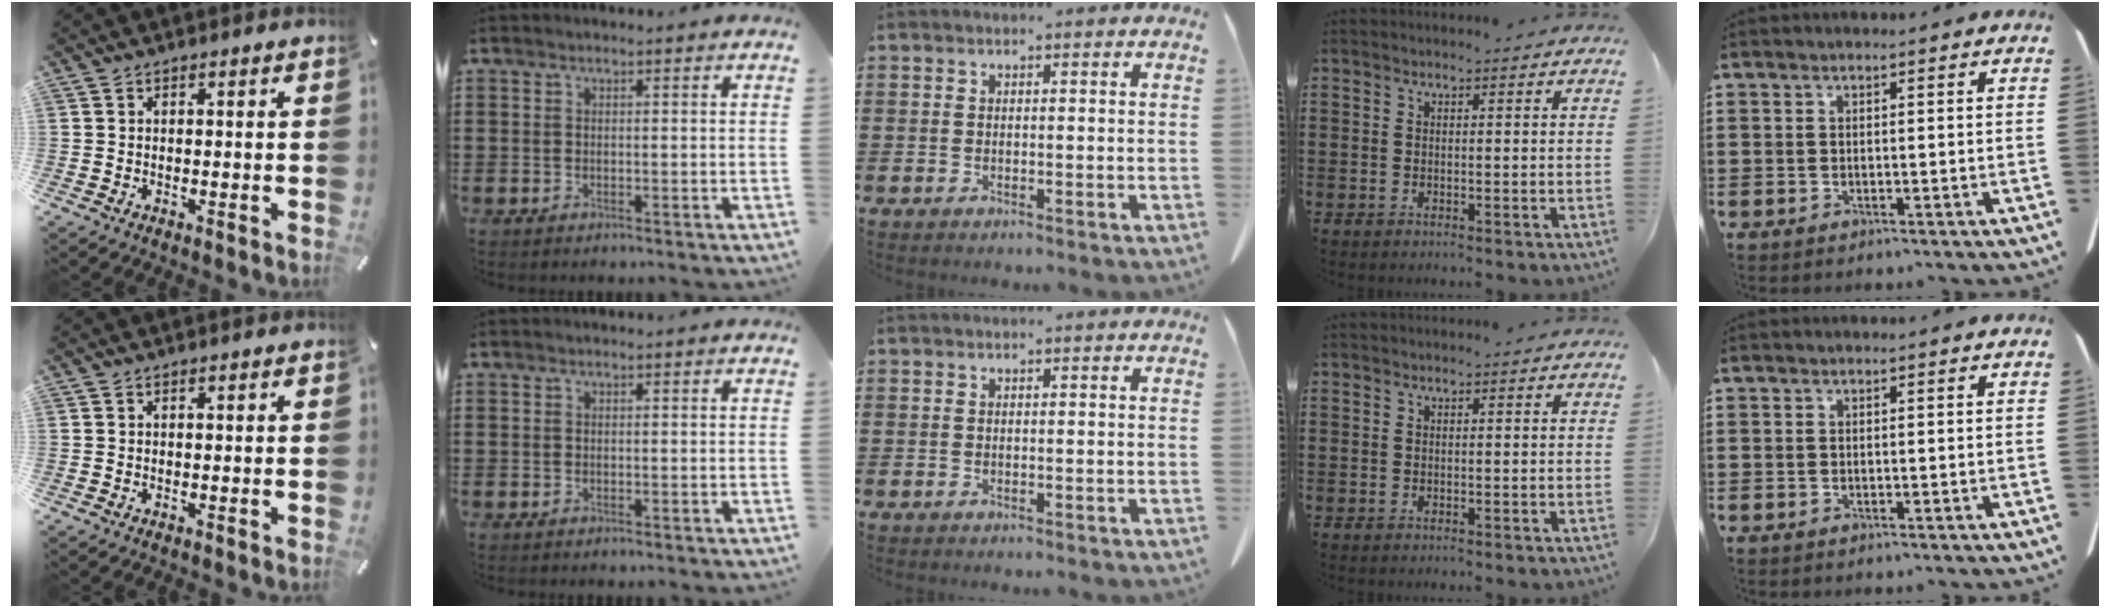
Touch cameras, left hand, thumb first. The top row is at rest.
{}